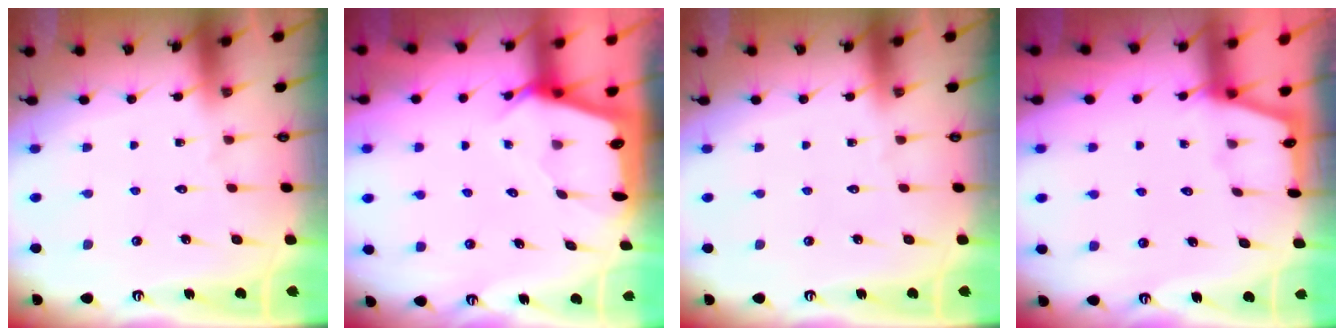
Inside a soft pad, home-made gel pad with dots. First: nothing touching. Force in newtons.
{"total": 2.5, "press": 2.5, "slide": 0.2}
{"total": 0.0}
{"total": 1.4, "press": 1.3, "slide": 0.3}